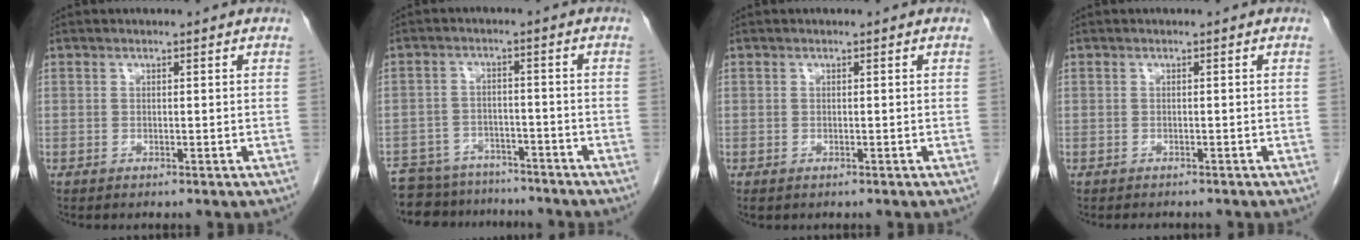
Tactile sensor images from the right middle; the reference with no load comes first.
{"total": 12.8, "force": [-11.5, 5.1, 2.4], "torque": [-0.050, 0.010, -0.157]}
{"total": 0.6, "force": [-0.3, 0.3, 0.3], "torque": [-0.007, 0.000, -0.002]}
{"total": 2.2, "force": [-1.9, 0.8, 0.6], "torque": [-0.010, -0.004, -0.021]}